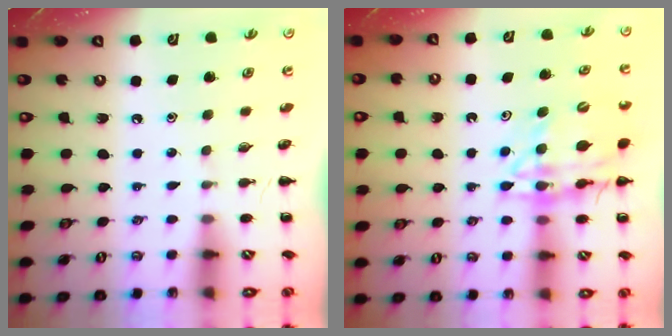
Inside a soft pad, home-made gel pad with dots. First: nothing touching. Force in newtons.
{"total": 16.5, "press": 16.3, "slide": 2.7}